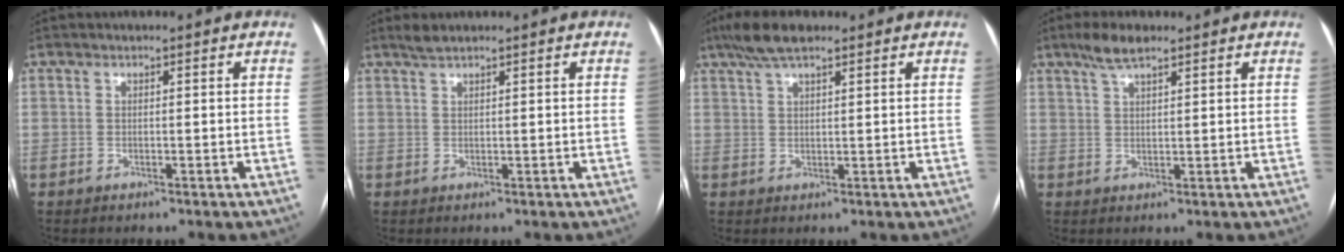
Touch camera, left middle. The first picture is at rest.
{"total": 1.5, "force": [1.3, 0.1, 0.7], "torque": [-0.018, 0.010, 0.029]}
{"total": 5.9, "force": [4.2, 1.4, 3.8], "torque": [-0.080, 0.024, 0.077]}
{"total": 4.2, "force": [3.1, 1.0, 2.7], "torque": [-0.058, 0.012, 0.058]}